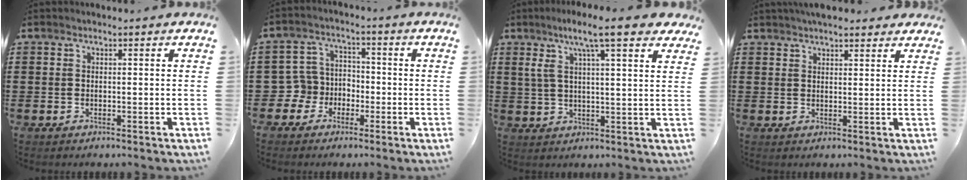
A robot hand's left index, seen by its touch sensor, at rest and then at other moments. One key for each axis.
{"total": 5.4, "fx": -2.4, "fy": 4.8, "fz": 0.9, "tx": -0.056, "ty": 0.000, "tz": -0.056}
{"total": 9.2, "fx": 6.3, "fy": 1.6, "fz": 6.6, "tx": -0.132, "ty": -0.010, "tz": 0.104}
{"total": 3.7, "fx": 3.3, "fy": 0.9, "fz": 1.3, "tx": -0.033, "ty": 0.000, "tz": 0.063}